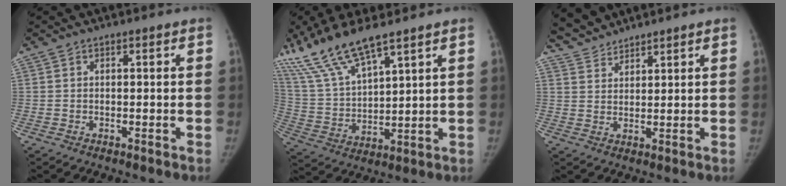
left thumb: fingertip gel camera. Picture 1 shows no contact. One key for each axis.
{"total": 16.0, "fx": 11.8, "fy": 3.8, "fz": 10.1, "tx": -0.206, "ty": -0.042, "tz": 0.242}
{"total": 4.5, "fx": 4.4, "fy": 0.9, "fz": 0.0, "tx": 0.004, "ty": -0.010, "tz": 0.091}